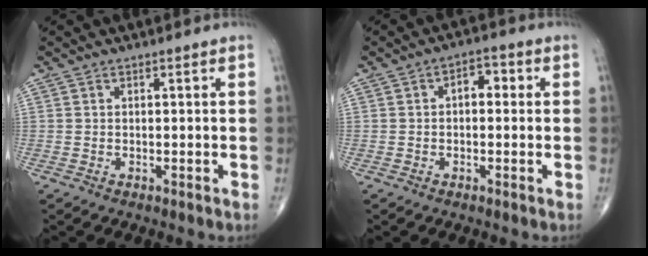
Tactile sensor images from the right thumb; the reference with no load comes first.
{"total": 3.8, "force": [0.3, 2.4, 3.0], "torque": [-0.026, 0.013, -0.004]}